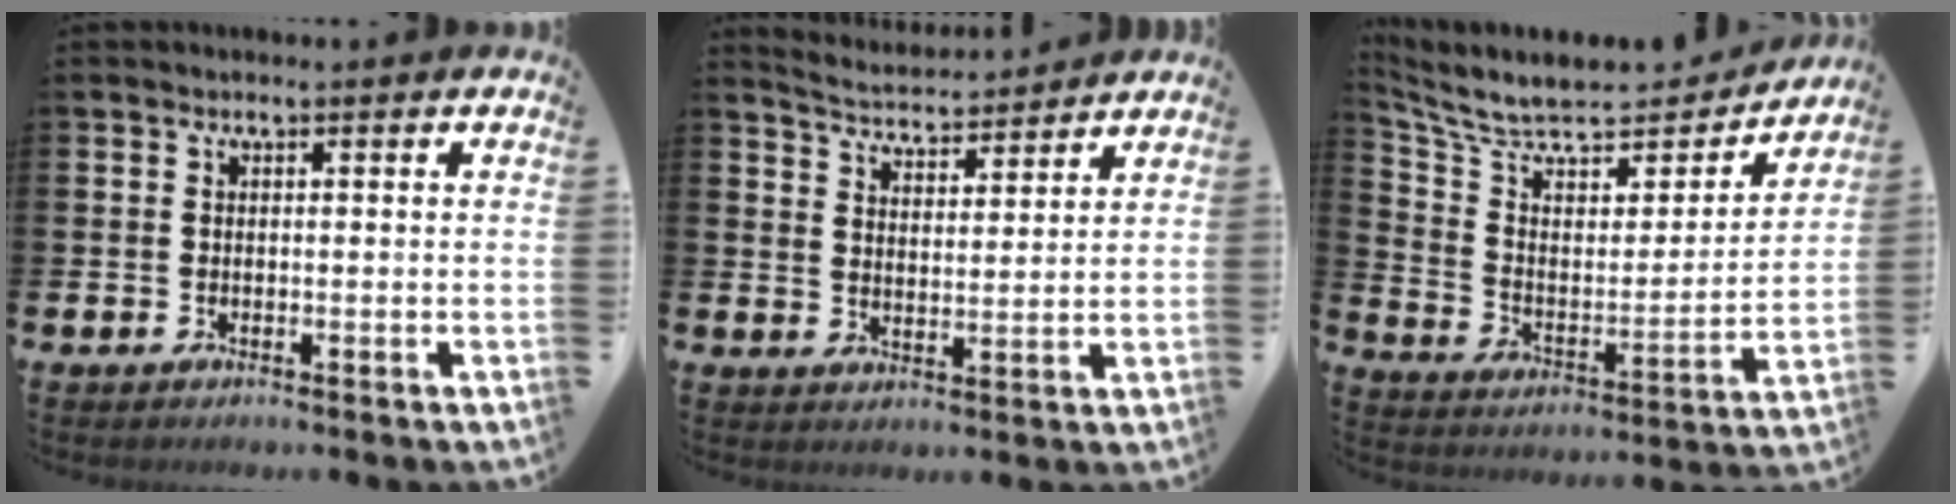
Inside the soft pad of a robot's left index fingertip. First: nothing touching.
{"total": 4.0, "force": [4.0, 0.3, -0.2], "torque": [-0.015, -0.032, 0.069]}
{"total": 8.1, "force": [7.0, 2.8, 3.0], "torque": [-0.099, -0.054, 0.117]}